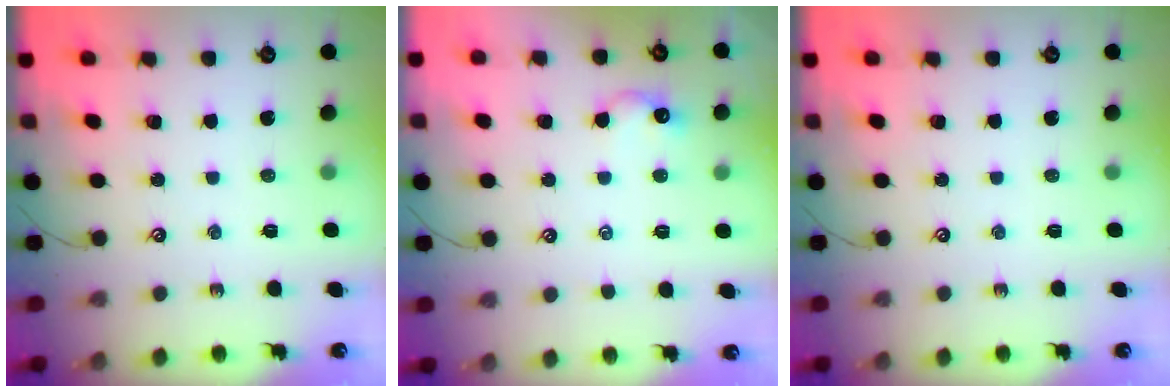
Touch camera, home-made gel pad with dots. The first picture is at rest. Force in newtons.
{"total": 0.6, "press": 0.2, "slide": 0.6}
{"total": 0.0}